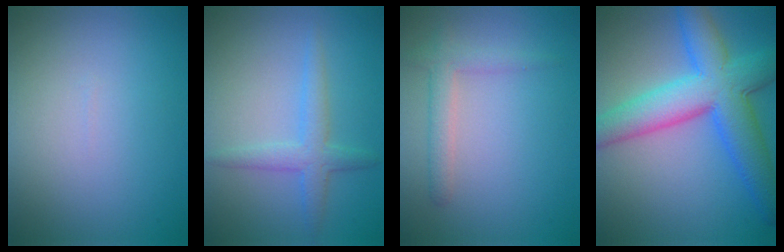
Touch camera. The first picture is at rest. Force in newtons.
{"total": 2.6, "press": 2.6, "slide": 0.1}
{"total": 2.2, "press": 2.2, "slide": 0.1}
{"total": 9.0, "press": 9.0, "slide": 0.3}